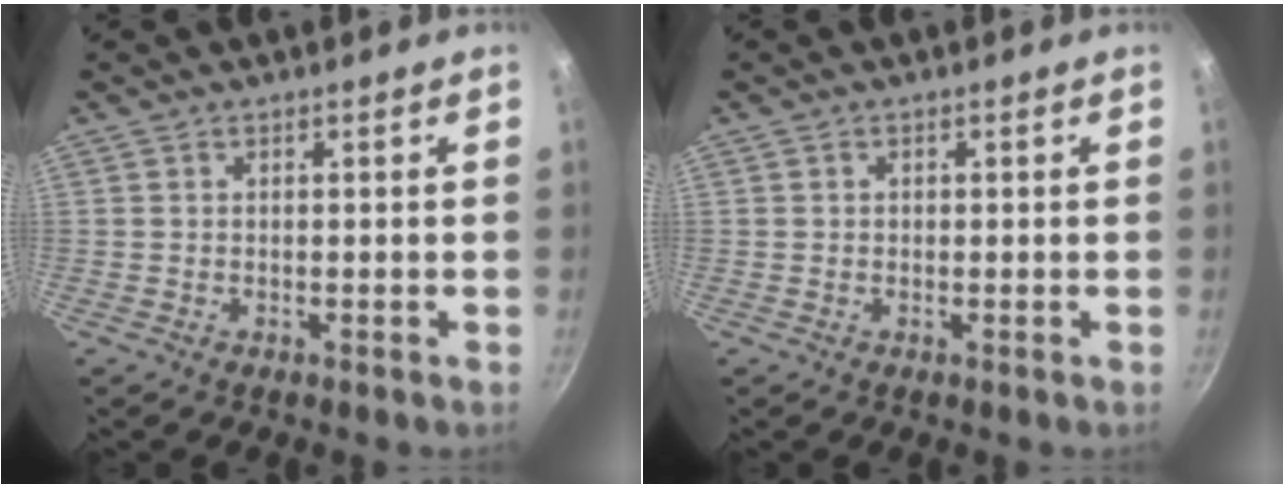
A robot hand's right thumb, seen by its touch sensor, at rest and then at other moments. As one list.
[{"total": 0.7, "force": [0.1, 0.6, 0.2], "torque": [-0.001, 0.003, 0.001]}]